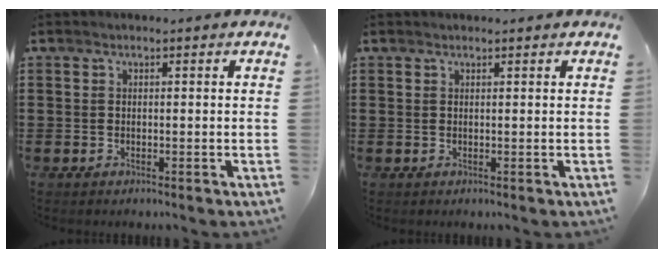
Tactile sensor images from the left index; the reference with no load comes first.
{"total": 0.5, "force": [0.5, -0.1, 0.1], "torque": [-0.004, 0.000, 0.011]}